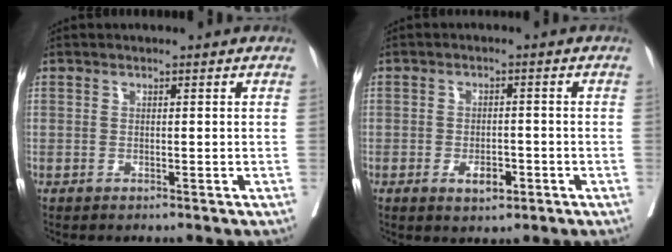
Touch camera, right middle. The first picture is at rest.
{"total": 3.6, "force": [-1.6, 1.7, 2.7], "torque": [-0.041, 0.002, -0.018]}